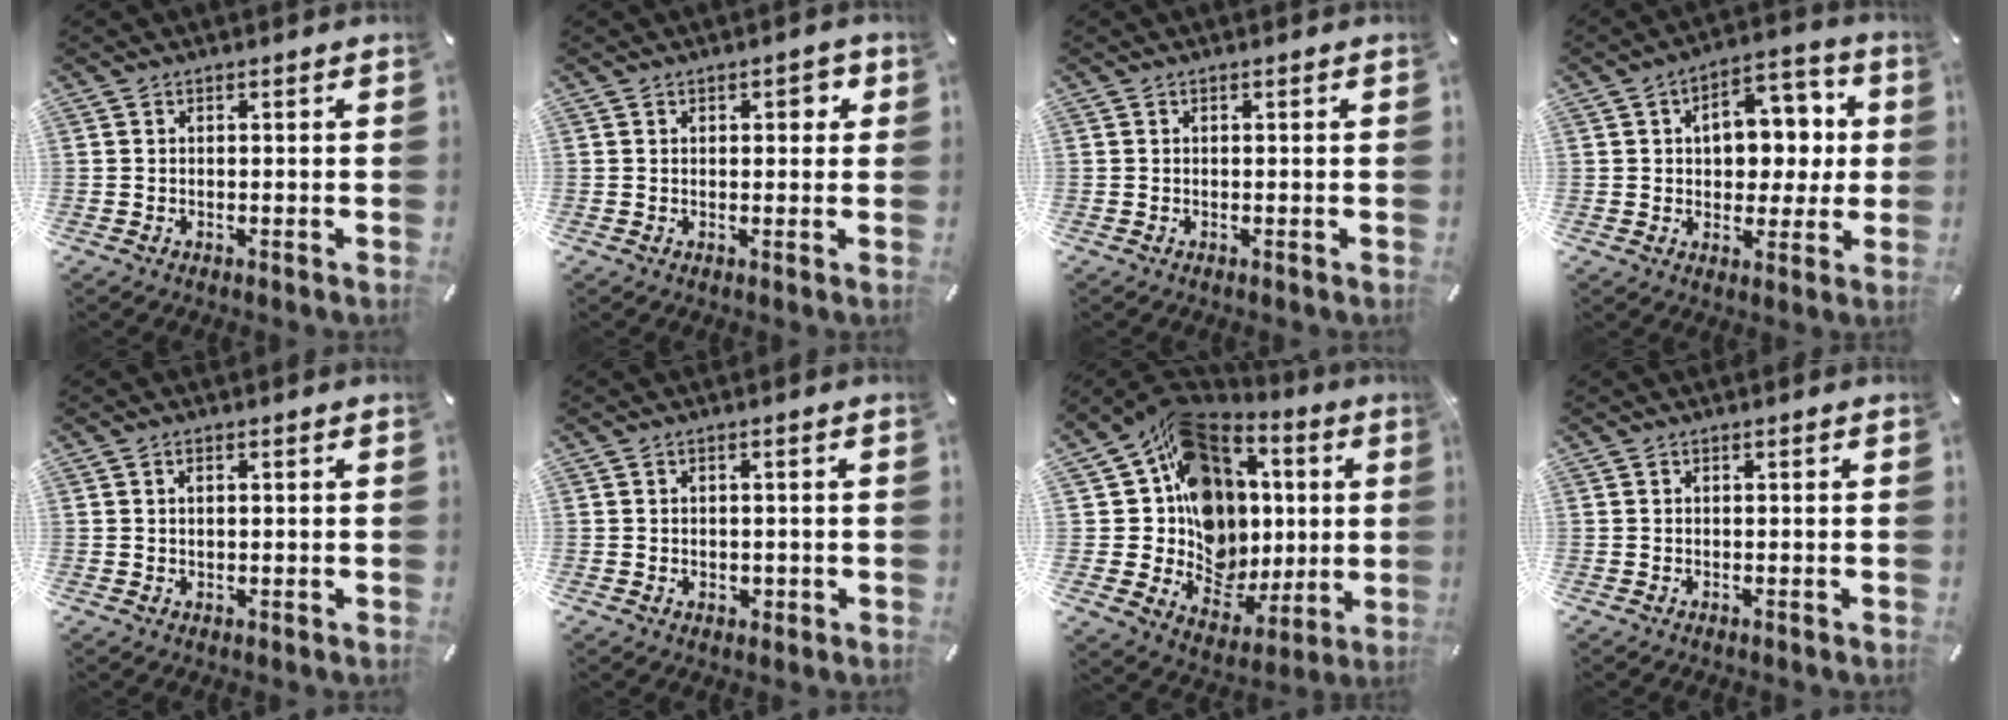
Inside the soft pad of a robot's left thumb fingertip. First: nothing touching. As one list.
[{"total": 2.6, "force": [0.8, 1.5, 1.9], "torque": [-0.015, -0.002, 0.006]}, {"total": 0.0}, {"total": 11.8, "force": [2.0, 8.5, 8.0], "torque": [-0.099, -0.001, 0.034]}, {"total": 1.4, "force": [0.4, 0.8, 1.1], "torque": [-0.023, 0.003, 0.008]}, {"total": 1.6, "force": [-0.1, 1.5, 0.7], "torque": [-0.006, 0.001, -0.007]}, {"total": 17.5, "force": [4.5, 15.2, 7.5], "torque": [-0.111, -0.057, 0.107]}, {"total": 0.0}]